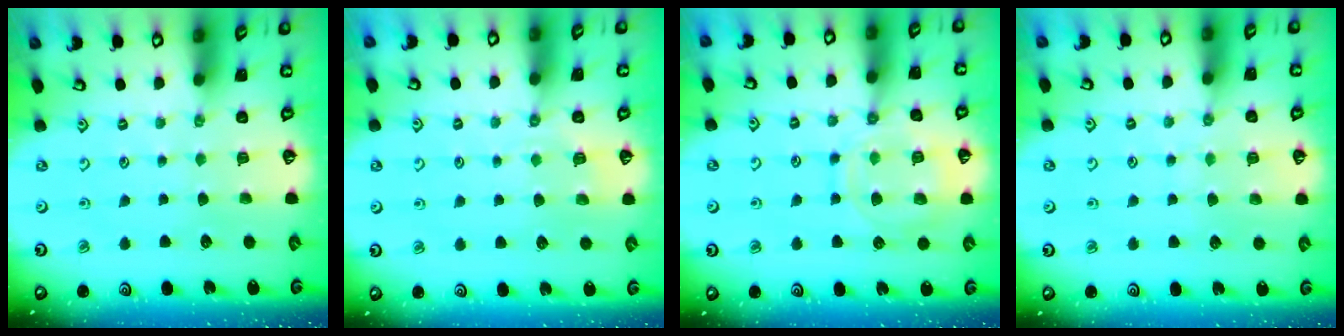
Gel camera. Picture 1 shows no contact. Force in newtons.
{"total": 2.8, "press": 2.5, "slide": 1.3}
{"total": 12.7, "press": 12.7, "slide": 1.0}
{"total": 4.8, "press": 4.8, "slide": 0.6}